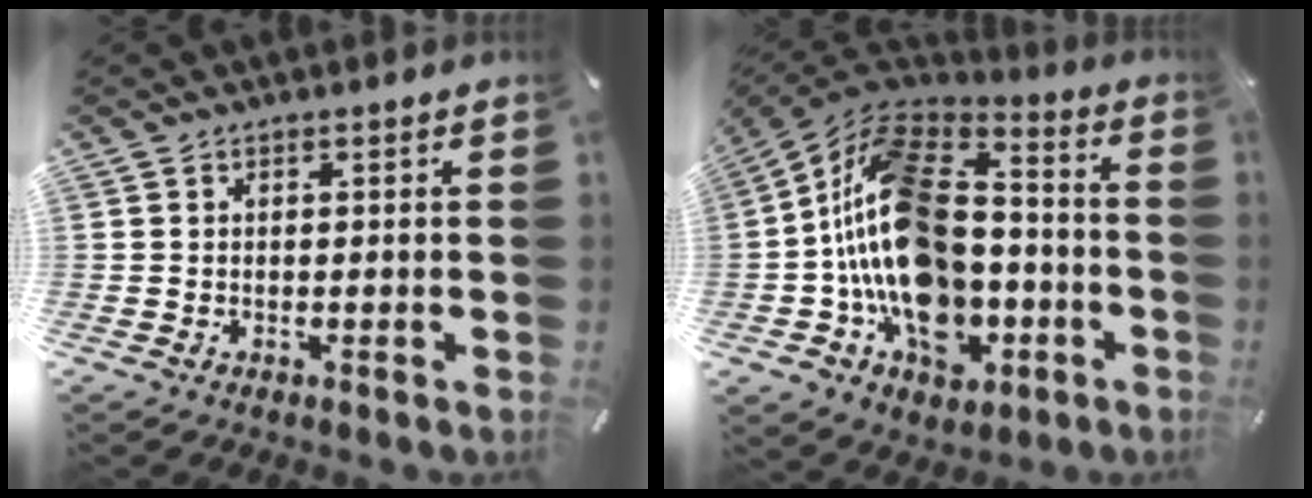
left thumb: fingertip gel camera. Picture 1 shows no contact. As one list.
[{"total": 23.5, "force": [-3.1, 16.6, 16.4], "torque": [-0.304, 0.010, -0.050]}]